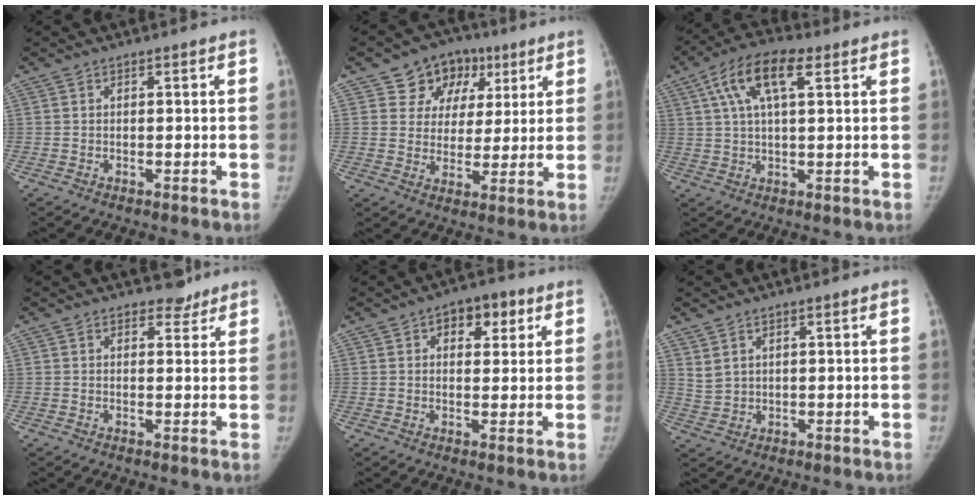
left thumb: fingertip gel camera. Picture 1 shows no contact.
{"total": 11.4, "force": [5.5, 9.3, 3.6], "torque": [-0.010, -0.008, 0.086]}
{"total": 10.9, "force": [4.5, 4.3, 9.0], "torque": [-0.167, 0.016, 0.077]}
{"total": 2.5, "force": [2.1, 1.5, 0.1], "torque": [0.018, -0.013, 0.022]}
{"total": 6.7, "force": [2.9, 4.2, 4.3], "torque": [-0.020, -0.005, 0.035]}
{"total": 2.9, "force": [1.7, 1.9, 1.3], "torque": [-0.020, -0.011, 0.045]}